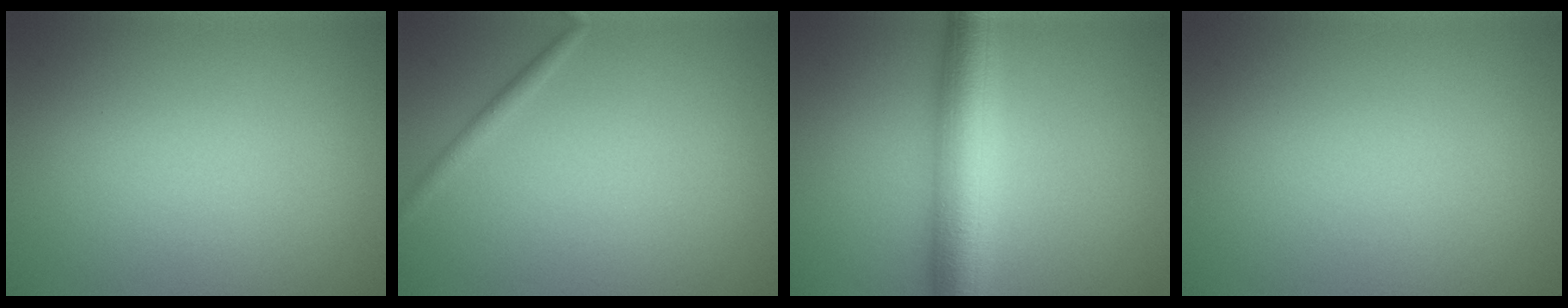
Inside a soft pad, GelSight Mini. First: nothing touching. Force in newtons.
{"total": 1.2, "press": 1.2, "slide": 0.0}
{"total": 7.1, "press": 7.1, "slide": 0.3}
{"total": 0.0}